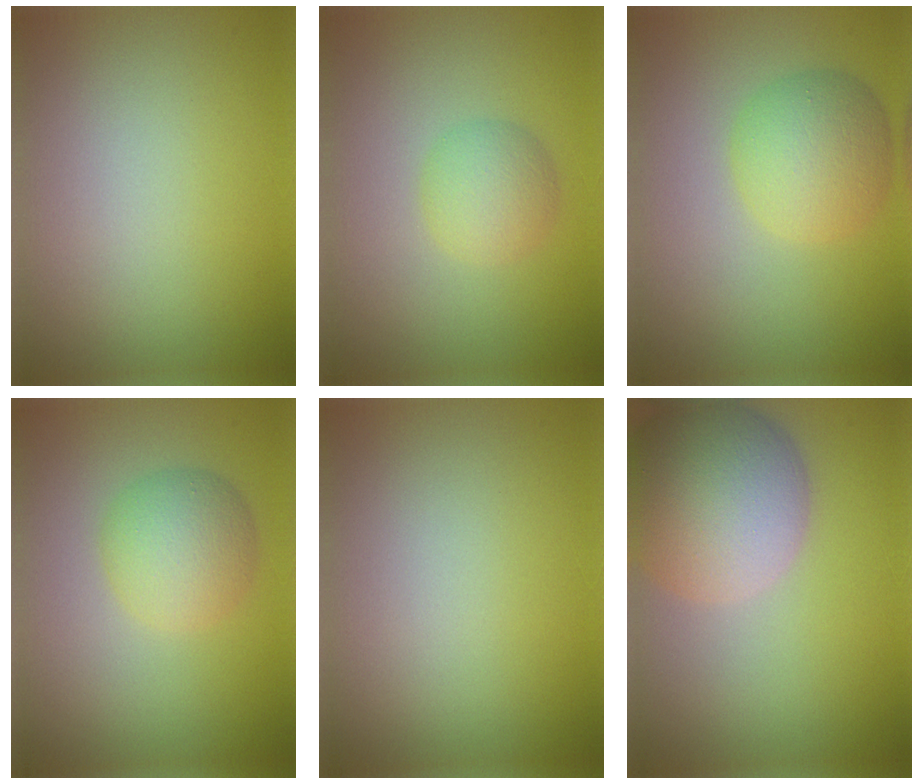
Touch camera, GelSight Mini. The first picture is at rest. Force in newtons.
{"total": 2.7, "press": 2.7, "slide": 0.0}
{"total": 4.8, "press": 4.8, "slide": 0.1}
{"total": 4.0, "press": 4.0, "slide": 0.1}
{"total": 0.0}
{"total": 10.6, "press": 10.5, "slide": 0.8}